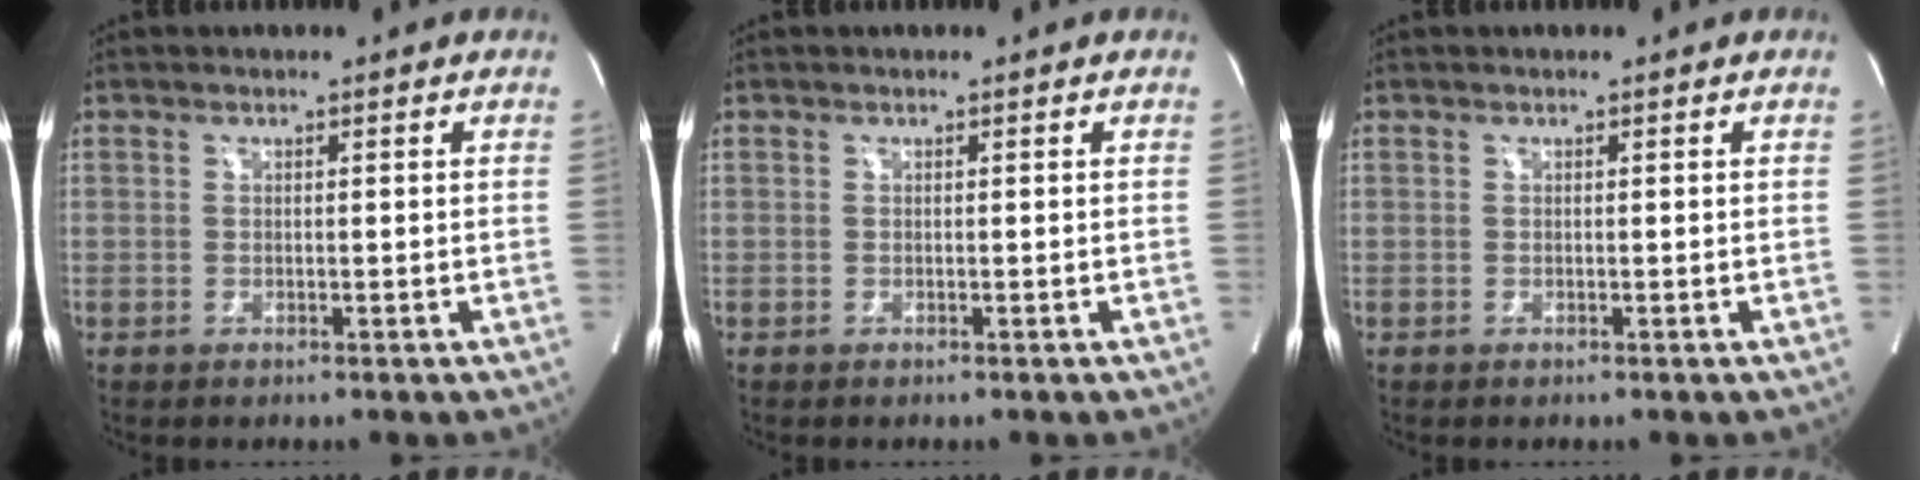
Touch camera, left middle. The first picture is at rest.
{"total": 0.0}
{"total": 0.0}